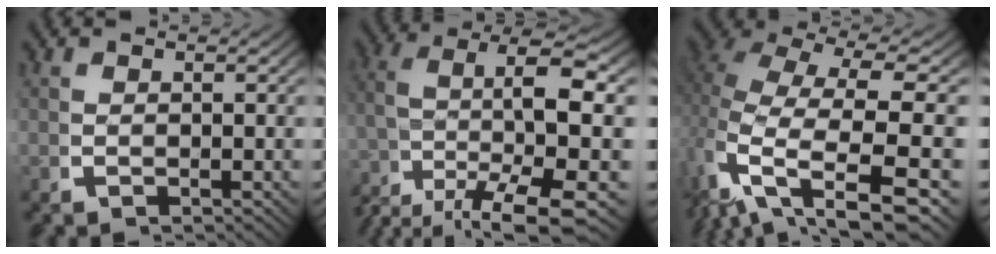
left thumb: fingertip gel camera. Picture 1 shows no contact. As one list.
[{"total": 9.9, "force": [-1.4, 4.8, 8.6], "torque": [-0.181, -0.046, 0.008]}, {"total": 11.8, "force": [-1.6, 6.6, 9.7], "torque": [-0.228, -0.046, 0.001]}]